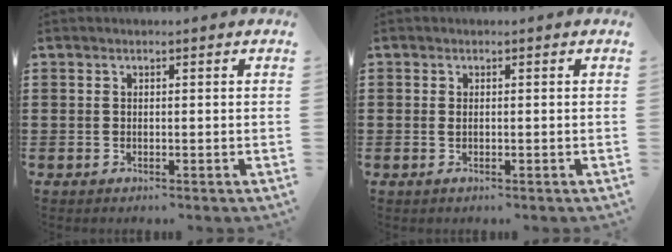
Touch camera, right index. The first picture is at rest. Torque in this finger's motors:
{"motor_torque": [-1.00, 1.14, -0.71, -0.21]}